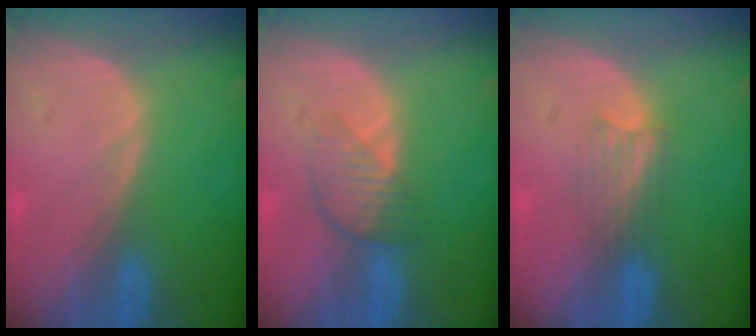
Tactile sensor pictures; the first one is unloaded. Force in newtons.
{"total": 3.9, "press": 3.6, "slide": 1.4}
{"total": 3.3, "press": 2.9, "slide": 1.6}